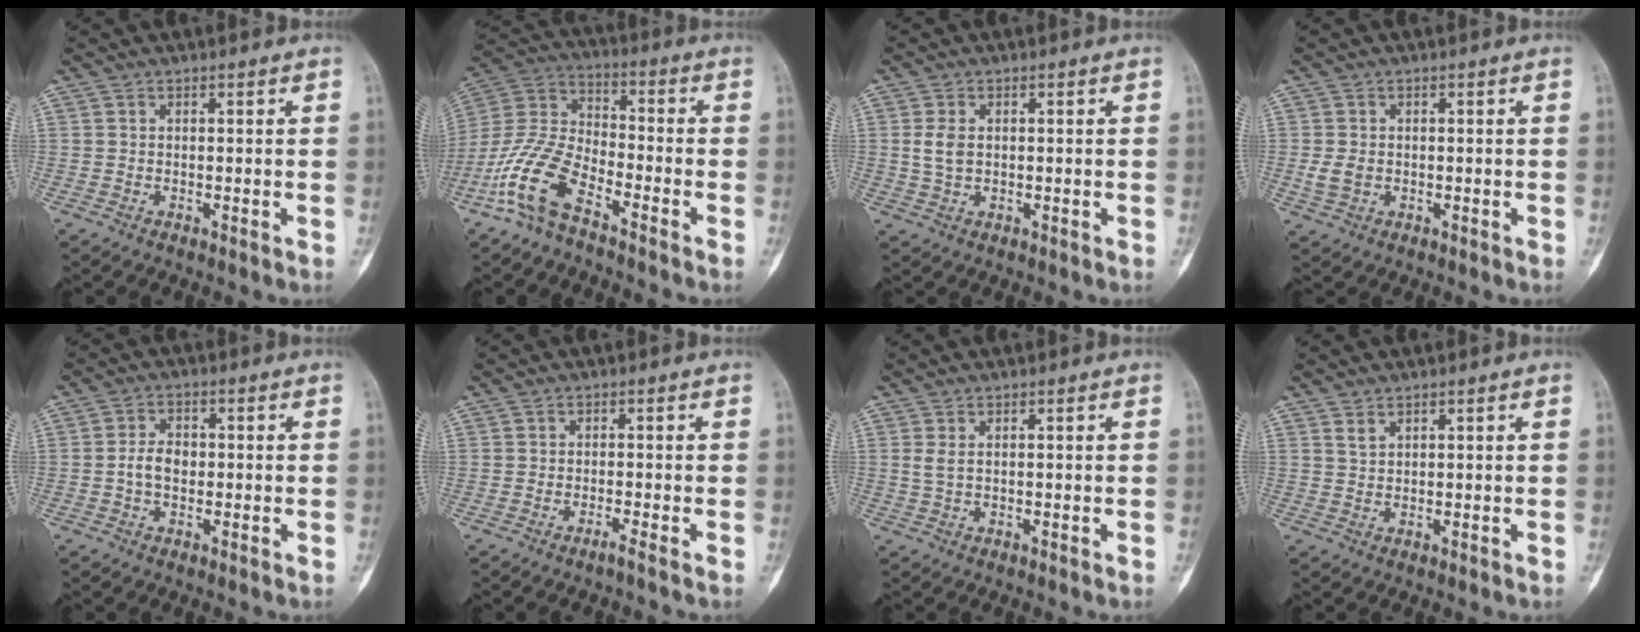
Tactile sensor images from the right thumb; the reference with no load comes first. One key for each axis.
{"total": 12.6, "fx": -7.7, "fy": 5.1, "fz": 8.6, "tx": -0.192, "ty": 0.050, "tz": -0.162}
{"total": 3.5, "fx": 0.4, "fy": 2.3, "fz": 2.6, "tx": -0.053, "ty": 0.001, "tz": 0.012}
{"total": 3.0, "fx": -0.3, "fy": 2.2, "fz": 2.0, "tx": -0.042, "ty": 0.001, "tz": -0.003}
{"total": 4.1, "fx": -0.4, "fy": 2.8, "fz": 3.0, "tx": -0.050, "ty": 0.013, "tz": -0.013}
{"total": 0.9, "fx": -0.7, "fy": -0.3, "fz": 0.5, "tx": -0.011, "ty": -0.001, "tz": -0.014}
{"total": 1.5, "fx": 0.6, "fy": 0.7, "fz": 1.2, "tx": -0.035, "ty": 0.006, "tz": 0.020}
{"total": 1.5, "fx": 1.2, "fy": 0.5, "fz": 0.7, "tx": -0.006, "ty": -0.005, "tz": 0.026}